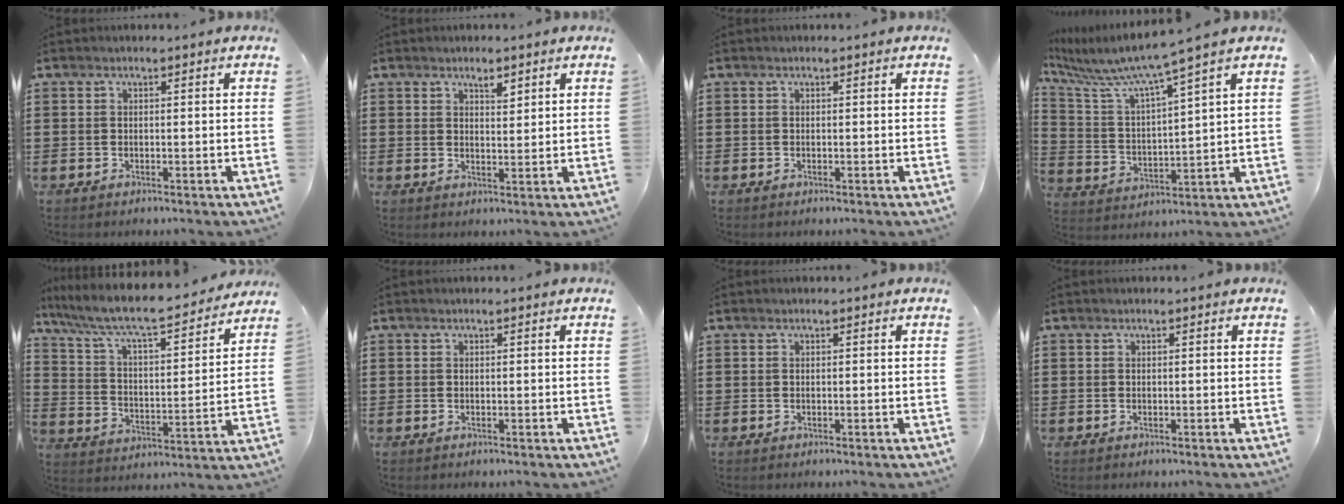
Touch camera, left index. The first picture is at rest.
{"total": 2.5, "force": [2.0, 0.8, 1.4], "torque": [-0.020, -0.001, 0.034]}
{"total": 0.0}
{"total": 7.3, "force": [6.1, -0.6, 4.1], "torque": [-0.107, -0.047, 0.095]}
{"total": 8.2, "force": [6.9, 0.9, 4.3], "torque": [-0.111, -0.048, 0.111]}
{"total": 0.0}
{"total": 0.0}
{"total": 0.0}